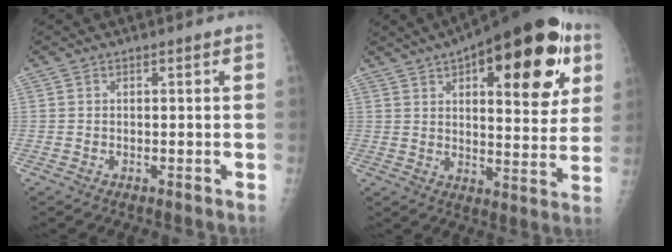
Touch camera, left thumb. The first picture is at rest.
{"total": 25.8, "force": [11.0, 10.3, 20.9], "torque": [-0.254, -0.011, 0.151]}